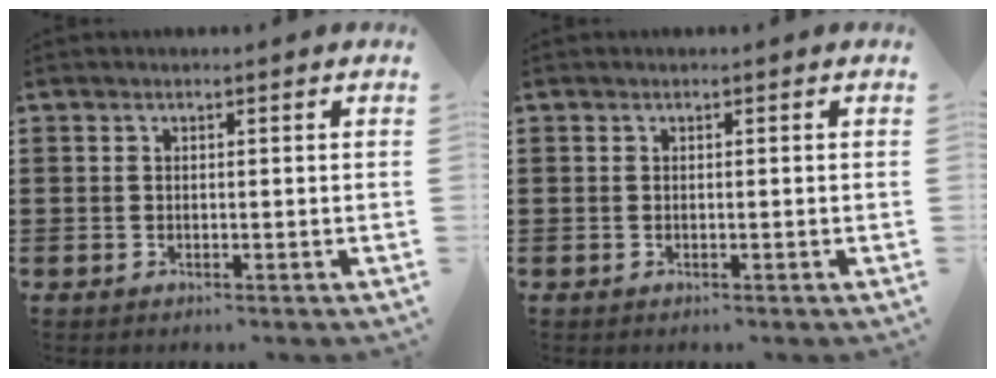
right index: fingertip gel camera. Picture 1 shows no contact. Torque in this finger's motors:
{"motor_torque": [-0.04, 0.04, 0.00, 0.00]}